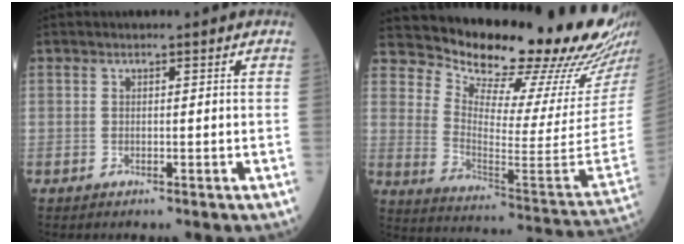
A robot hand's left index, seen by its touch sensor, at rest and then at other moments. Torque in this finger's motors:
{"motor_torque": [0.59, -0.67, 0.58, 0.07]}